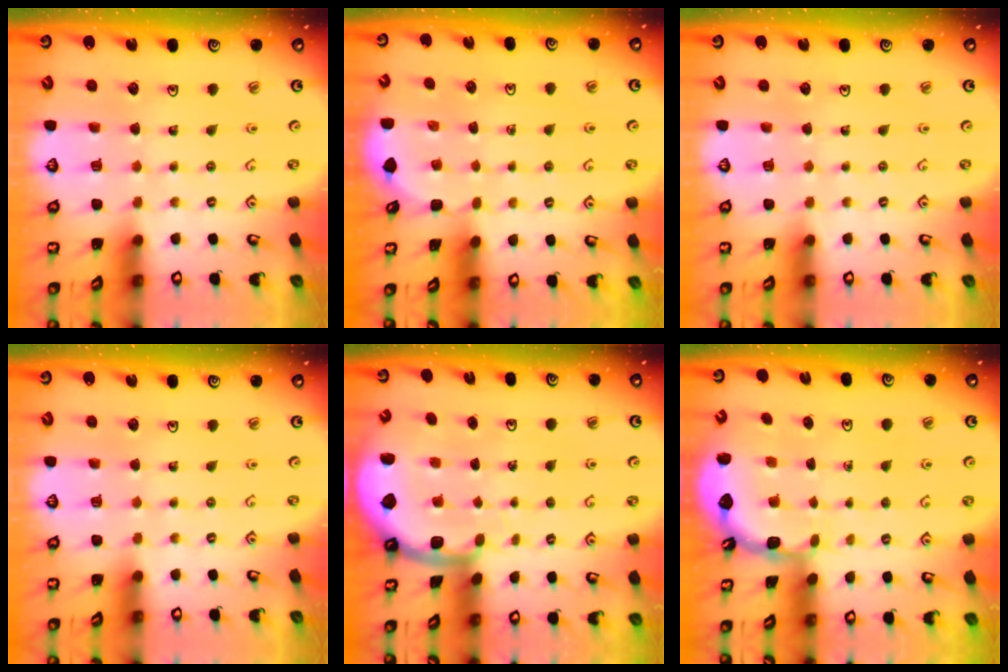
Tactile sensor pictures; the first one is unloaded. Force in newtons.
{"total": 0.9, "press": 0.9, "slide": 0.1}
{"total": 0.0}
{"total": 0.0}
{"total": 2.5, "press": 2.4, "slide": 0.5}
{"total": 2.0, "press": 2.0, "slide": 0.2}